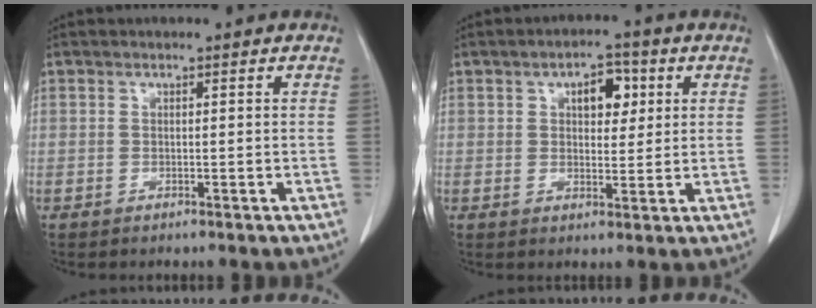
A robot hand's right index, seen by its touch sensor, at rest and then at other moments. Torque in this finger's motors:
{"motor_torque": [0.24, 0.23, 0.06, 0.04]}